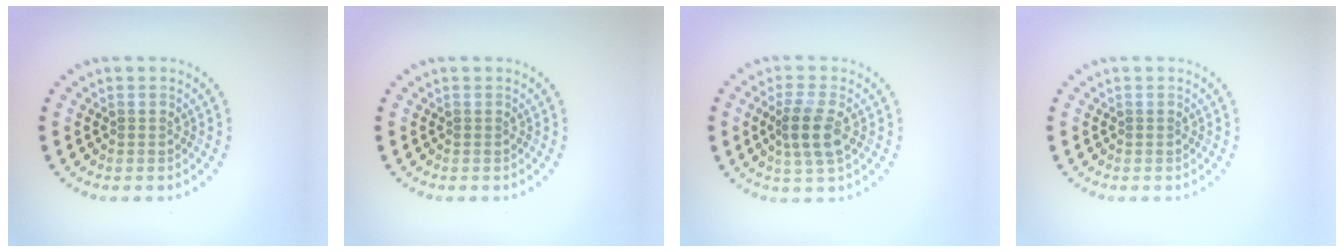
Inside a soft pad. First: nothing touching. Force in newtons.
{"total": 0.0}
{"total": 3.5, "press": 3.2, "slide": 1.3}
{"total": 0.0}